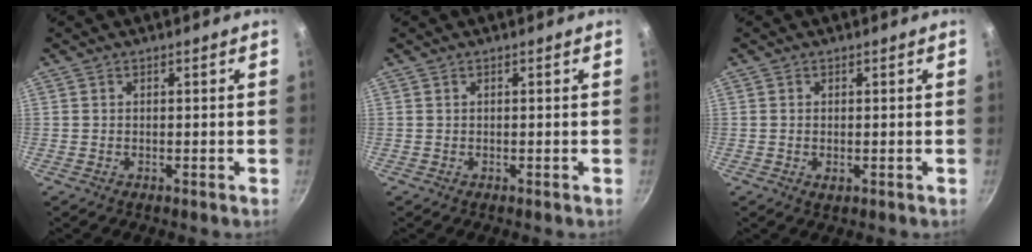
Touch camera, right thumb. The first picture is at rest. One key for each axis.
{"total": 0.0}
{"total": 1.4, "fx": -0.2, "fy": 0.8, "fz": 1.1, "tx": -0.019, "ty": -0.002, "tz": -0.003}